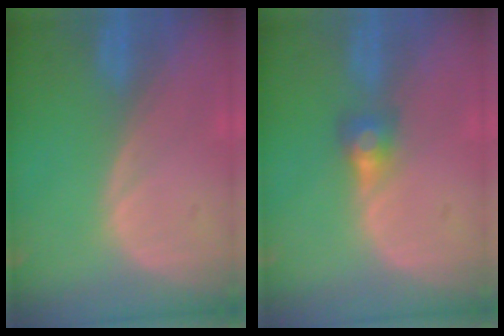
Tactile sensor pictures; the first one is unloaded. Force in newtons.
{"total": 2.8, "press": 2.6, "slide": 1.0}